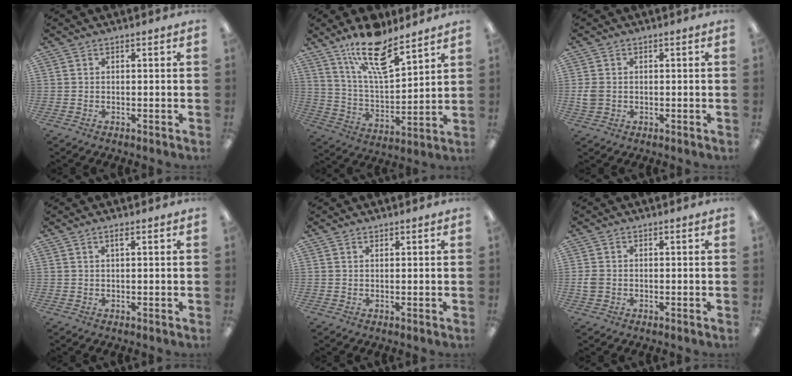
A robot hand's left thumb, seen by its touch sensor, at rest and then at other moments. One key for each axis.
{"total": 17.4, "fx": 12.5, "fy": 5.9, "fz": 10.6, "tx": -0.186, "ty": -0.067, "tz": 0.213}
{"total": 3.1, "fx": 0.0, "fy": 2.5, "fz": 1.7, "tx": -0.038, "ty": 0.004, "tz": -0.002}
{"total": 1.4, "fx": 0.8, "fy": 0.3, "fz": 1.2, "tx": -0.026, "ty": 0.003, "tz": 0.013}
{"total": 0.8, "fx": 0.7, "fy": 0.3, "fz": 0.2, "tx": -0.003, "ty": 0.001, "tz": 0.013}
{"total": 2.6, "fx": -0.2, "fy": 2.1, "fz": 1.5, "tx": -0.033, "ty": 0.002, "tz": -0.006}